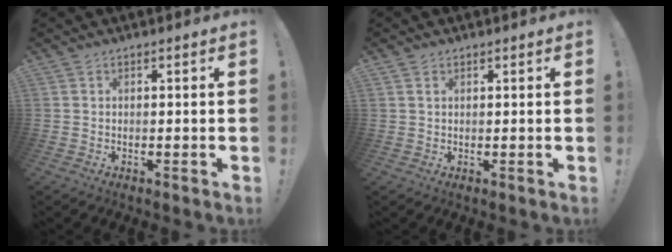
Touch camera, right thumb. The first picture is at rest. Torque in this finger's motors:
{"motor_torque": [-0.27, -0.18, 0.12, 0.07, 0.03]}